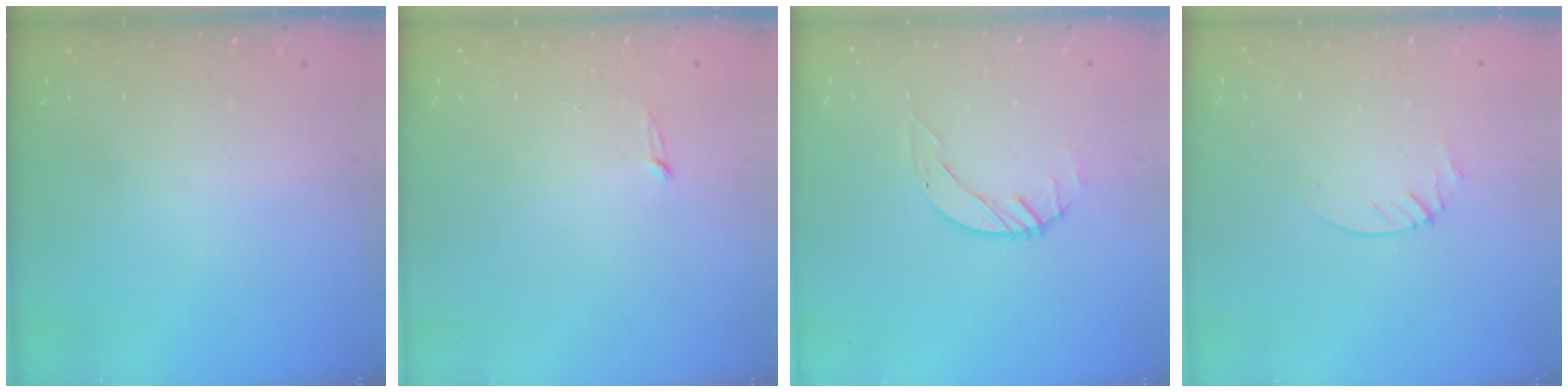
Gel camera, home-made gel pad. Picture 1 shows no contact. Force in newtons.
{"total": 2.5, "press": 2.5, "slide": 0.2}
{"total": 2.6, "press": 2.6, "slide": 0.3}
{"total": 2.1, "press": 2.1, "slide": 0.2}